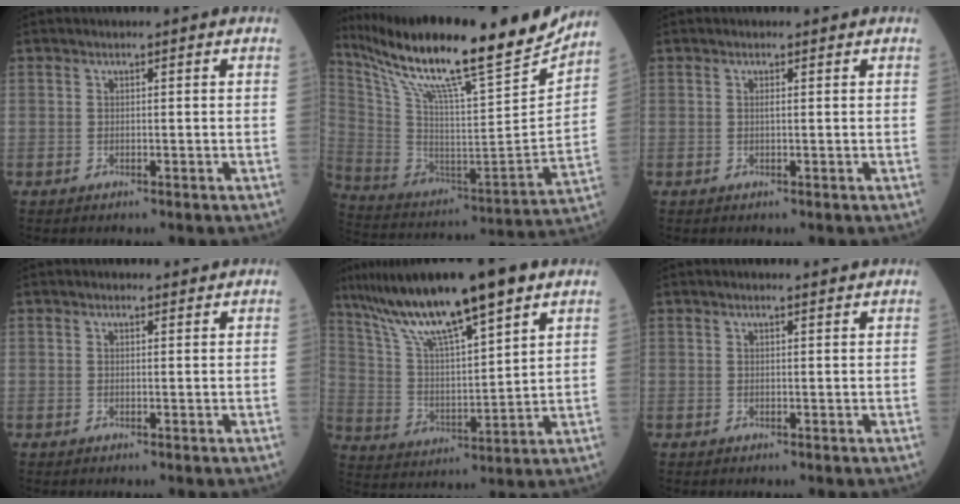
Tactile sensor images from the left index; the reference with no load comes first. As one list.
[{"total": 28.4, "force": [23.2, 2.7, 16.1], "torque": [-0.297, -0.032, 0.374]}, {"total": 0.8, "force": [0.4, 0.3, 0.6], "torque": [-0.020, 0.007, 0.008]}, {"total": 1.2, "force": [1.0, 0.6, 0.0], "torque": [-0.002, 0.010, 0.015]}, {"total": 18.4, "force": [13.1, 2.2, 12.8], "torque": [-0.233, 0.017, 0.238]}, {"total": 1.8, "force": [1.6, 0.3, 0.7], "torque": [-0.016, 0.011, 0.027]}]